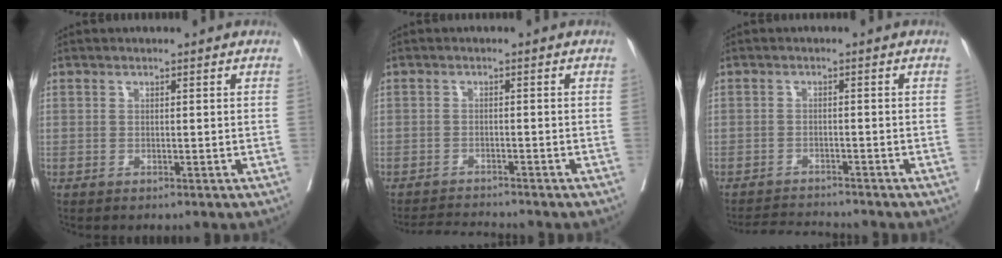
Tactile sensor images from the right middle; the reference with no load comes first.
{"total": 3.7, "force": [-3.6, -0.7, 0.1], "torque": [-0.001, -0.017, -0.063]}
{"total": 4.4, "force": [-4.4, -0.4, 0.2], "torque": [-0.002, -0.014, -0.075]}